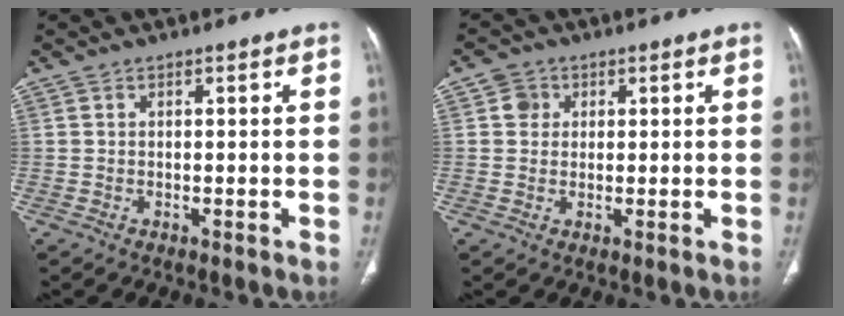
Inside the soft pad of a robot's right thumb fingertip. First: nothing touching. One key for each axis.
{"total": 3.0, "fx": 0.8, "fy": 2.7, "fz": 0.8, "tx": 0.003, "ty": 0.000, "tz": 0.010}